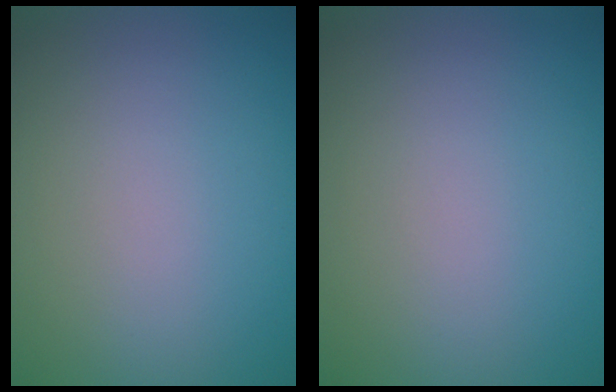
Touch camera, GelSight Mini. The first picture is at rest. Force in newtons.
{"total": 0.0}